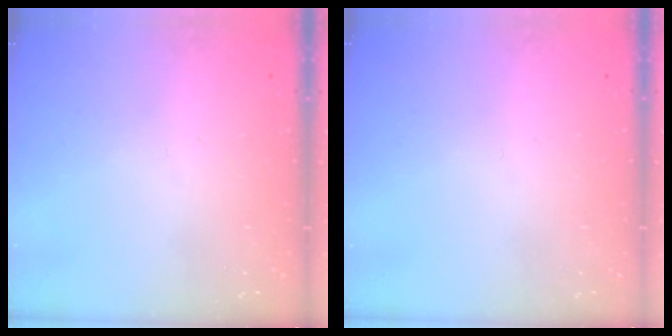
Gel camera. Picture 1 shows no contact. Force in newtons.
{"total": 0.0}